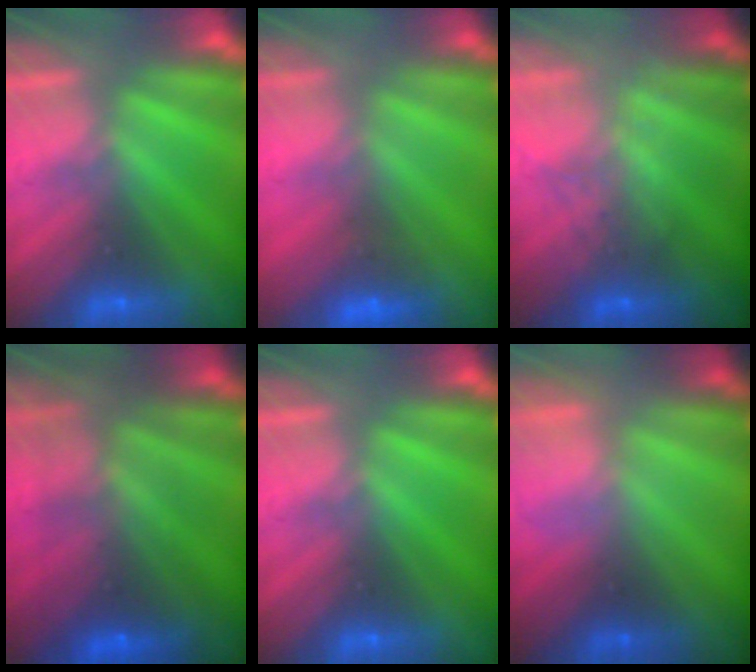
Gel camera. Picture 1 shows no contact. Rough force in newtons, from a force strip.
{"total": 4.5}
{"total": 10.6}
{"total": 7.5}
{"total": 0.0}
{"total": 2.4}